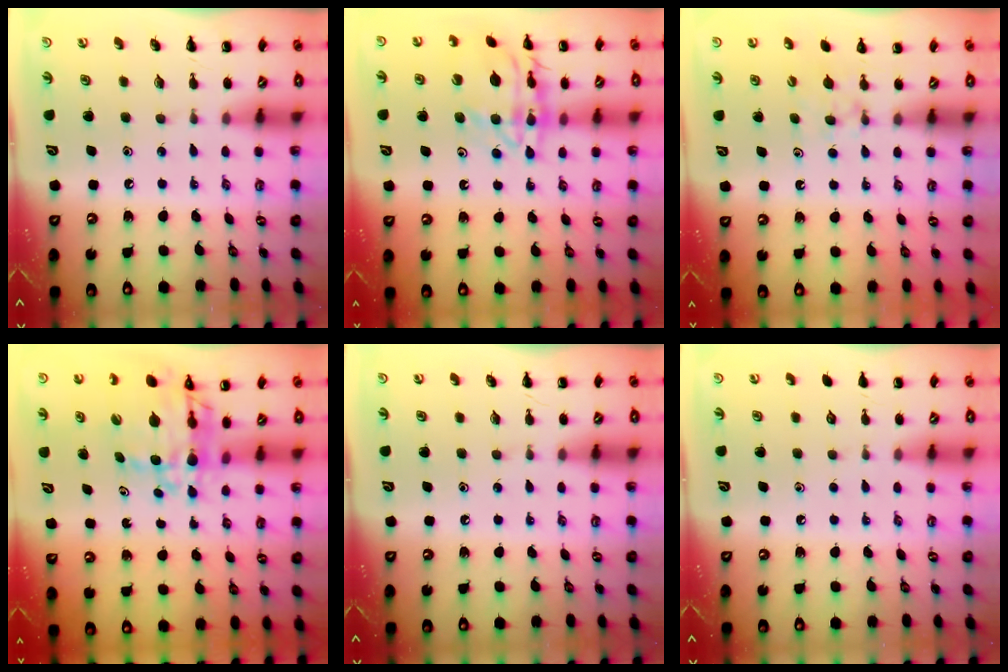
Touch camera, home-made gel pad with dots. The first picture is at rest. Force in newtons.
{"total": 15.1, "press": 15.0, "slide": 1.4}
{"total": 4.5, "press": 4.3, "slide": 1.4}
{"total": 8.8, "press": 7.9, "slide": 3.9}
{"total": 0.0}
{"total": 0.0}